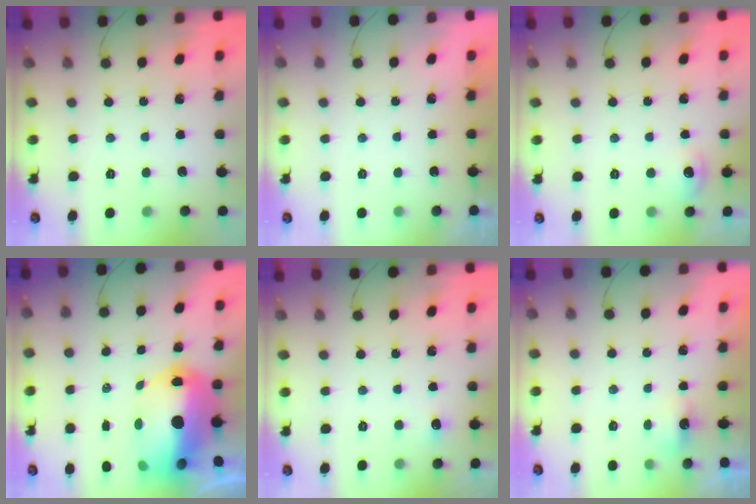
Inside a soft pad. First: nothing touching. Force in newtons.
{"total": 1.8, "press": 0.1, "slide": 1.8}
{"total": 5.1, "press": 4.7, "slide": 1.8}
{"total": 17.9, "press": 17.5, "slide": 3.8}
{"total": 2.9, "press": 2.7, "slide": 1.0}
{"total": 1.8, "press": 1.6, "slide": 0.8}